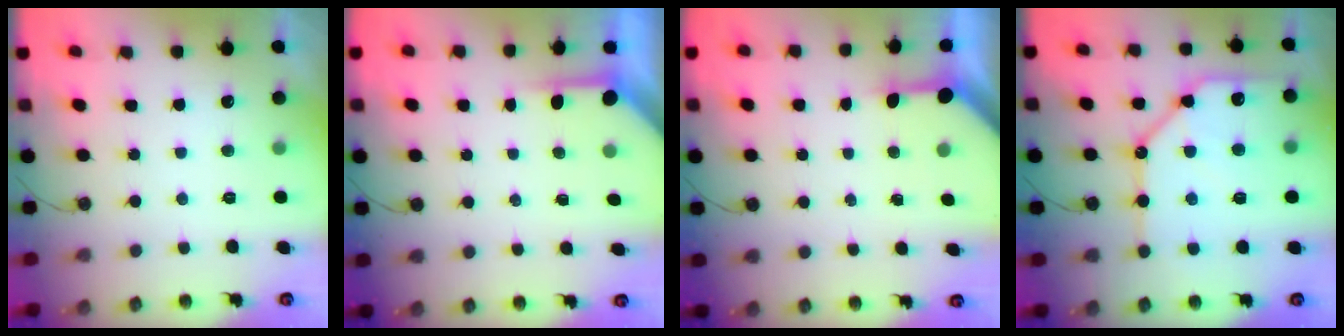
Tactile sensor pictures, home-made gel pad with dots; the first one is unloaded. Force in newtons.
{"total": 3.9, "press": 3.9, "slide": 0.3}
{"total": 3.4, "press": 3.3, "slide": 0.4}
{"total": 16.1, "press": 16.0, "slide": 1.7}